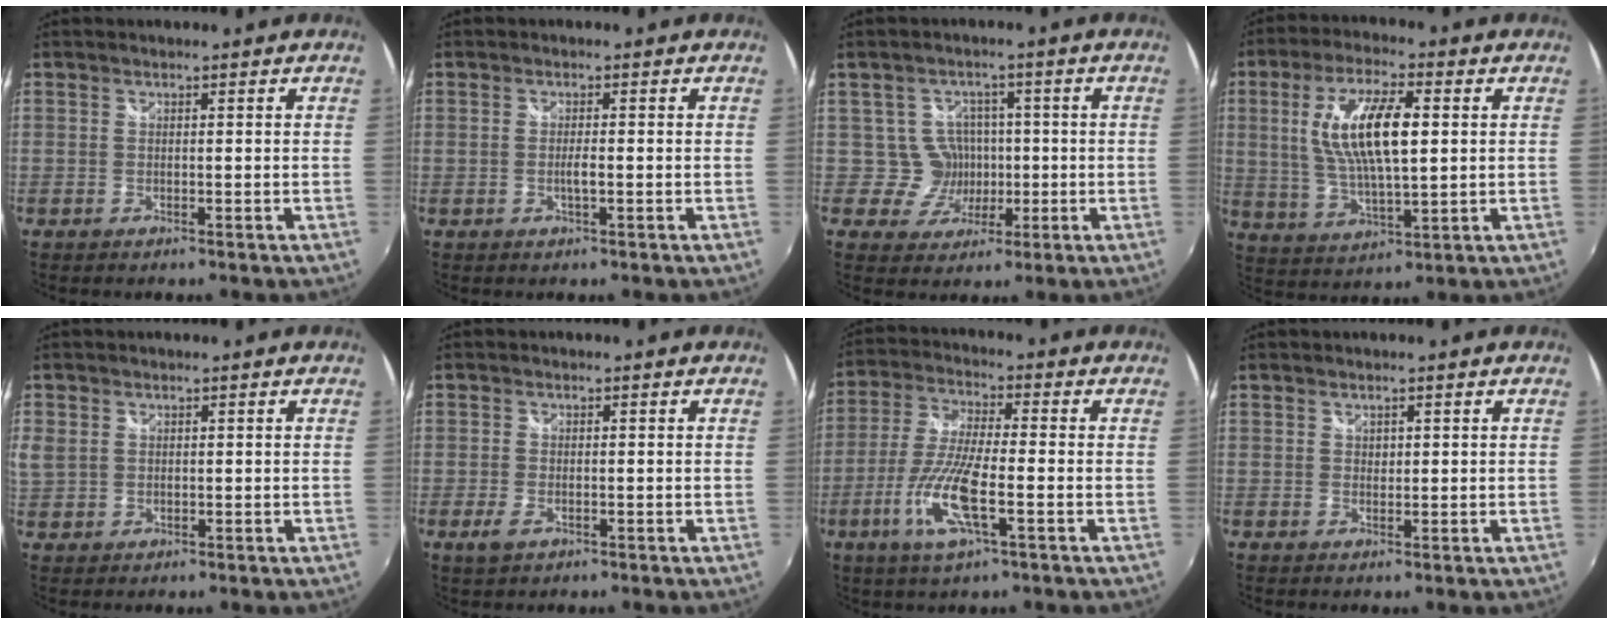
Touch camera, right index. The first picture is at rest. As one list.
[{"total": 1.5, "force": [-0.4, -0.1, 1.4], "torque": [-0.026, -0.002, -0.008]}, {"total": 5.4, "force": [-0.4, 5.4, -0.1], "torque": [-0.008, 0.019, -0.002]}, {"total": 13.5, "force": [2.6, 4.5, 12.5], "torque": [-0.240, 0.004, 0.053]}, {"total": 5.9, "force": [1.4, 4.9, 3.0], "torque": [-0.070, 0.003, 0.031]}, {"total": 2.6, "force": [-1.3, 1.3, 1.9], "torque": [-0.042, -0.007, -0.023]}, {"total": 11.6, "force": [-4.1, 2.2, 10.6], "torque": [-0.227, -0.010, -0.081]}, {"total": 0.8, "force": [0.6, 0.5, 0.1], "torque": [0.001, 0.001, 0.009]}]